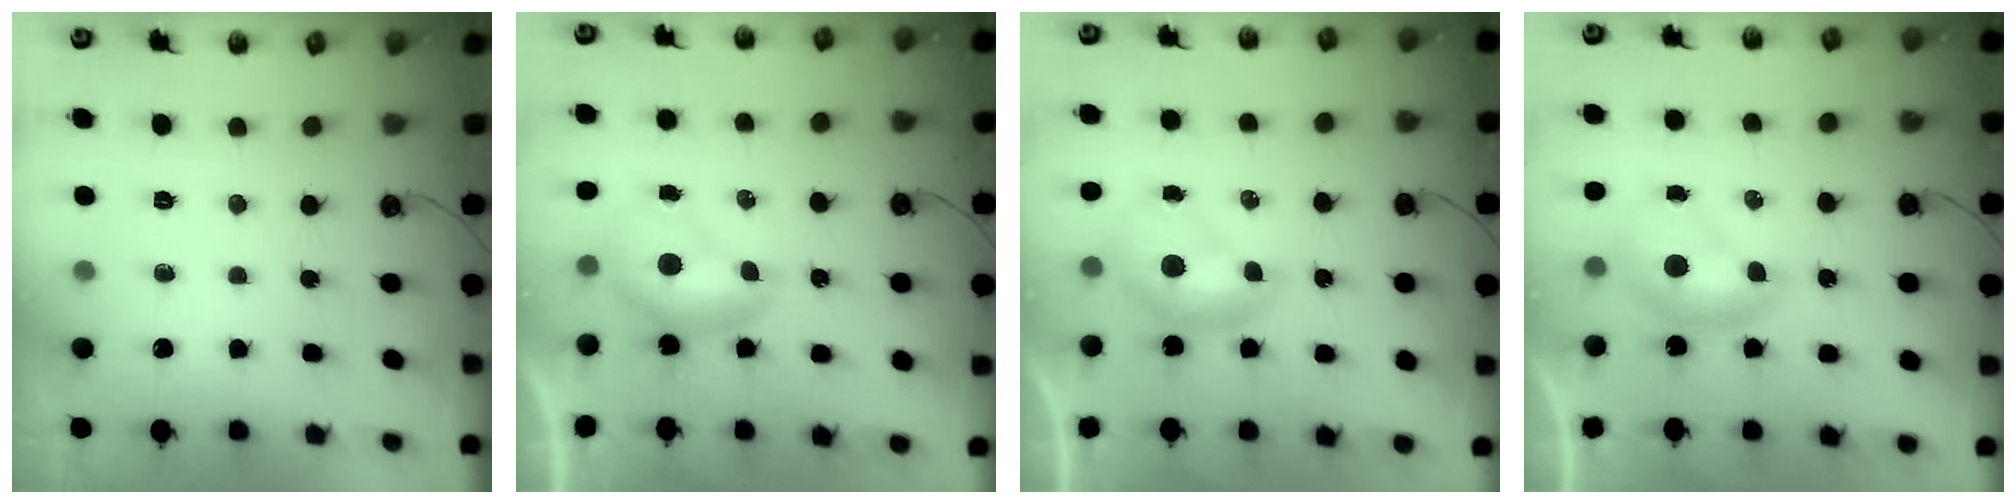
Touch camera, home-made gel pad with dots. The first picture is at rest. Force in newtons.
{"total": 0.6, "press": 0.6, "slide": 0.2}
{"total": 0.0}
{"total": 0.0}